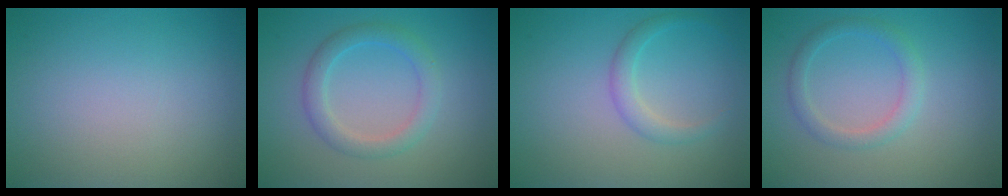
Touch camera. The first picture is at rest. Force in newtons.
{"total": 2.7, "press": 2.7, "slide": 0.1}
{"total": 1.8, "press": 1.8, "slide": 0.1}
{"total": 2.0, "press": 2.0, "slide": 0.0}